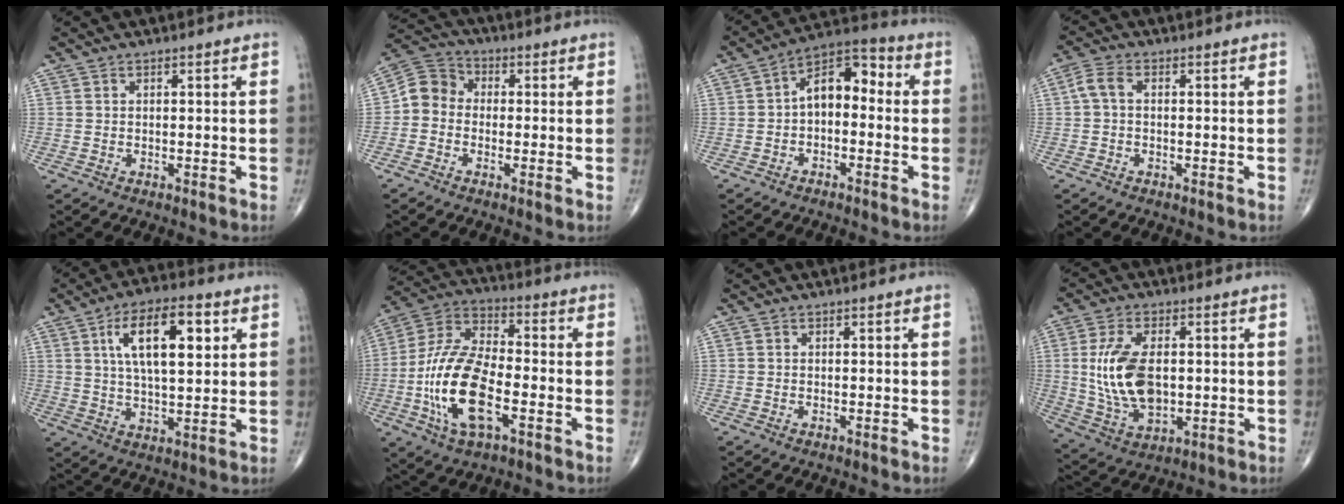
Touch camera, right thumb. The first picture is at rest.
{"total": 6.4, "force": [-1.0, 5.5, 3.1], "torque": [-0.041, 0.025, -0.039]}
{"total": 9.2, "force": [-0.5, 5.6, 7.2], "torque": [-0.090, 0.043, -0.028]}
{"total": 3.2, "force": [0.0, 1.8, 2.7], "torque": [-0.060, 0.009, -0.007]}
{"total": 13.9, "force": [4.5, 5.7, 11.9], "torque": [-0.188, -0.005, 0.076]}
{"total": 17.6, "force": [-4.9, 7.9, 15.0], "torque": [-0.303, 0.025, -0.093]}
{"total": 0.0}
{"total": 13.4, "force": [0.7, 7.5, 11.0], "torque": [-0.214, -0.007, 0.023]}